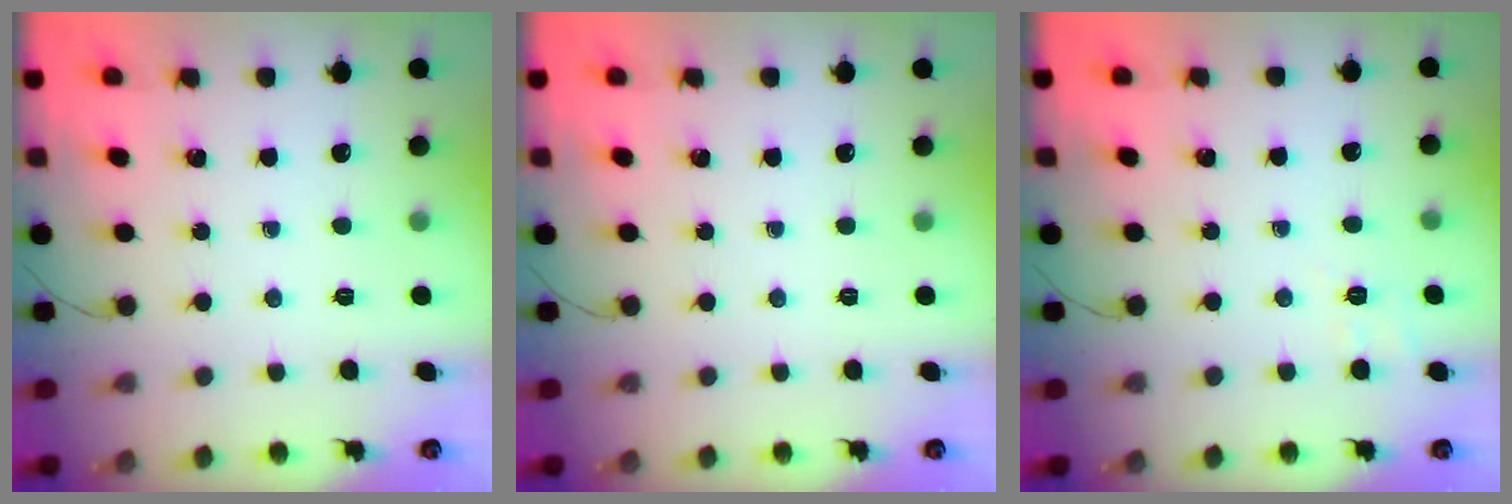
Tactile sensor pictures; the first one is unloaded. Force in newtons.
{"total": 0.0}
{"total": 2.9, "press": 2.3, "slide": 1.9}